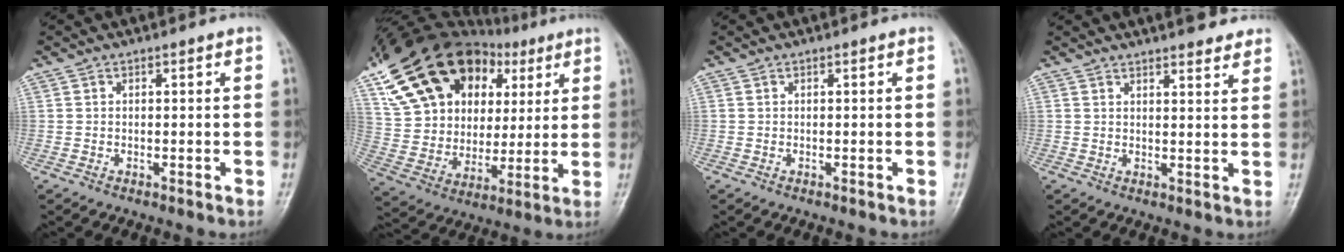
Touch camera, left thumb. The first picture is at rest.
{"total": 23.8, "force": [11.4, 16.6, 12.7], "torque": [-0.195, 0.008, 0.211]}
{"total": 0.0}
{"total": 7.7, "force": [6.5, 1.9, 3.7], "torque": [-0.025, -0.025, 0.076]}